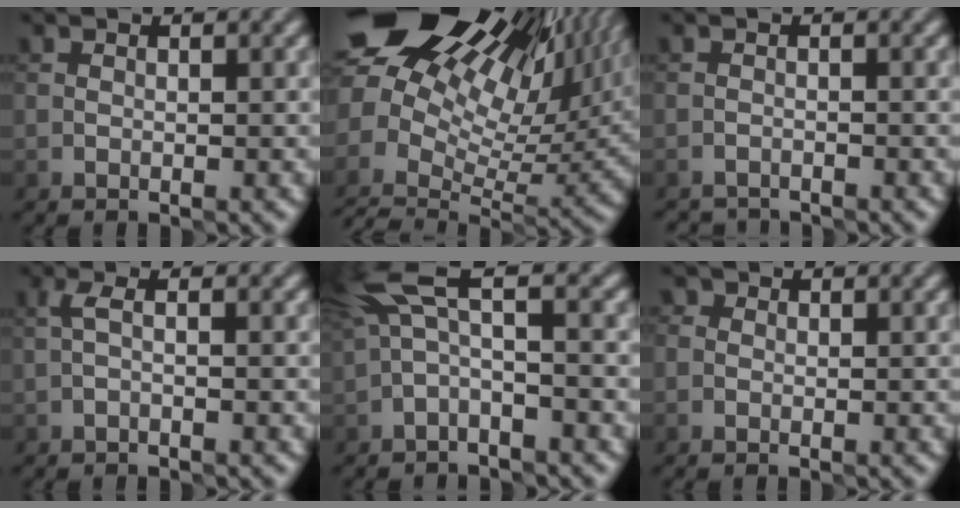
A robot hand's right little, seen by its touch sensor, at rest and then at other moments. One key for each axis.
{"total": 18.5, "fx": 7.6, "fy": 11.1, "fz": 12.8, "tx": -0.230, "ty": 0.039, "tz": 0.155}
{"total": 2.0, "fx": -2.0, "fy": 0.0, "fz": -0.2, "tx": 0.009, "ty": -0.006, "tz": -0.037}
{"total": 0.9, "fx": -0.1, "fy": 0.1, "fz": 0.9, "tx": -0.019, "ty": 0.005, "tz": -0.003}
{"total": 3.8, "fx": 0.4, "fy": 1.1, "fz": 3.7, "tx": -0.085, "ty": 0.019, "tz": 0.000}
{"total": 1.1, "fx": 0.2, "fy": 1.0, "fz": 0.4, "tx": 0.002, "ty": 0.001, "tz": -0.013}